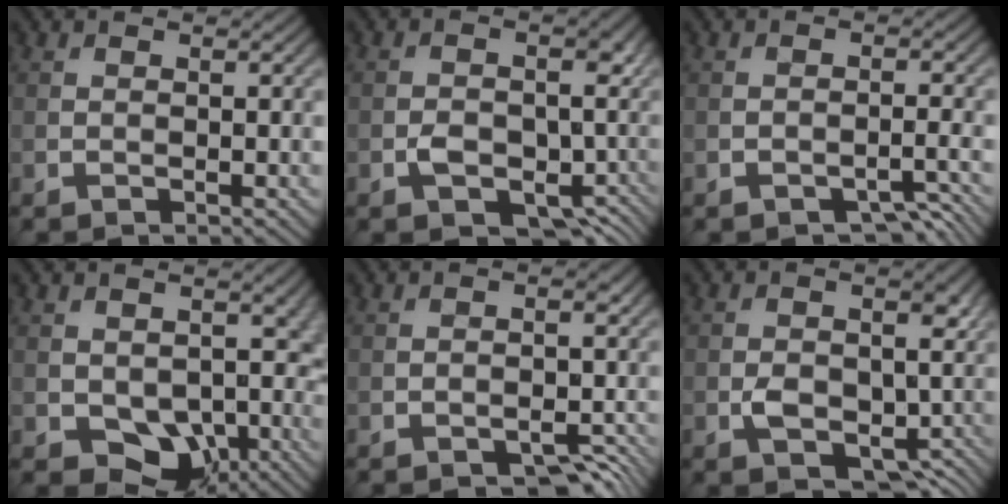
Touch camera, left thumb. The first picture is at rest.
{"total": 6.0, "force": [-2.6, 3.9, 3.8], "torque": [-0.052, -0.018, -0.041]}
{"total": 3.2, "force": [-2.4, 1.2, 1.7], "torque": [-0.023, 0.001, -0.030]}
{"total": 8.1, "force": [-0.9, 6.1, 5.2], "torque": [-0.088, -0.027, -0.014]}
{"total": 4.6, "force": [-3.1, 1.7, 2.9], "torque": [-0.042, 0.013, -0.034]}
{"total": 6.3, "force": [-2.1, 4.0, 4.5], "torque": [-0.063, -0.020, -0.031]}